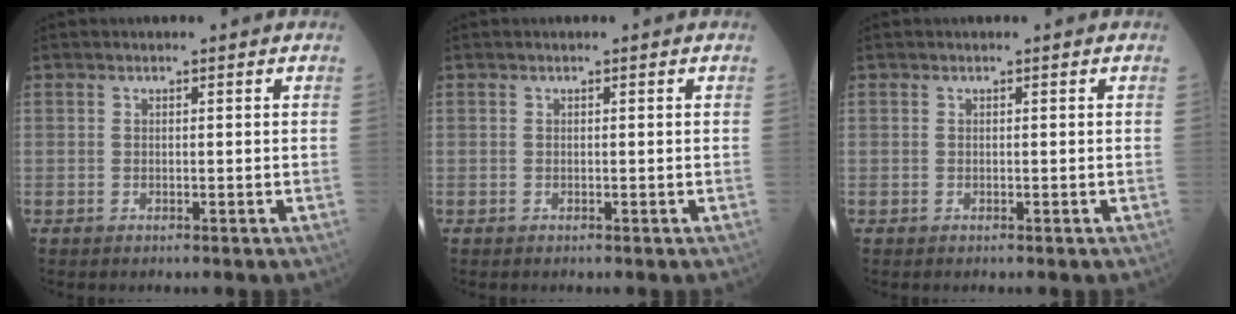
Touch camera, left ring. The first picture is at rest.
{"total": 0.0}
{"total": 0.0}